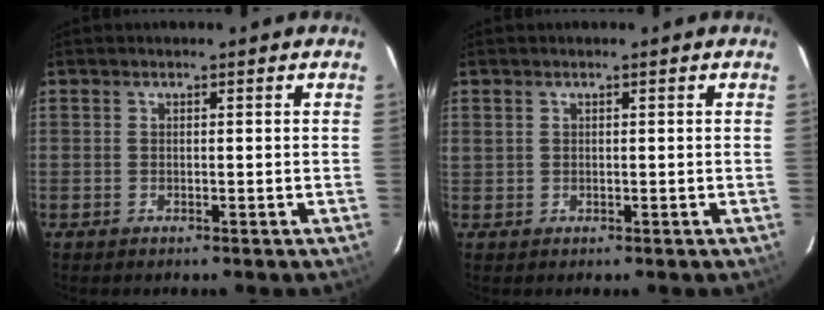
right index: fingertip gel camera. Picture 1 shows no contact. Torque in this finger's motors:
{"motor_torque": [0.05, 0.03, 0.02, 0.01]}